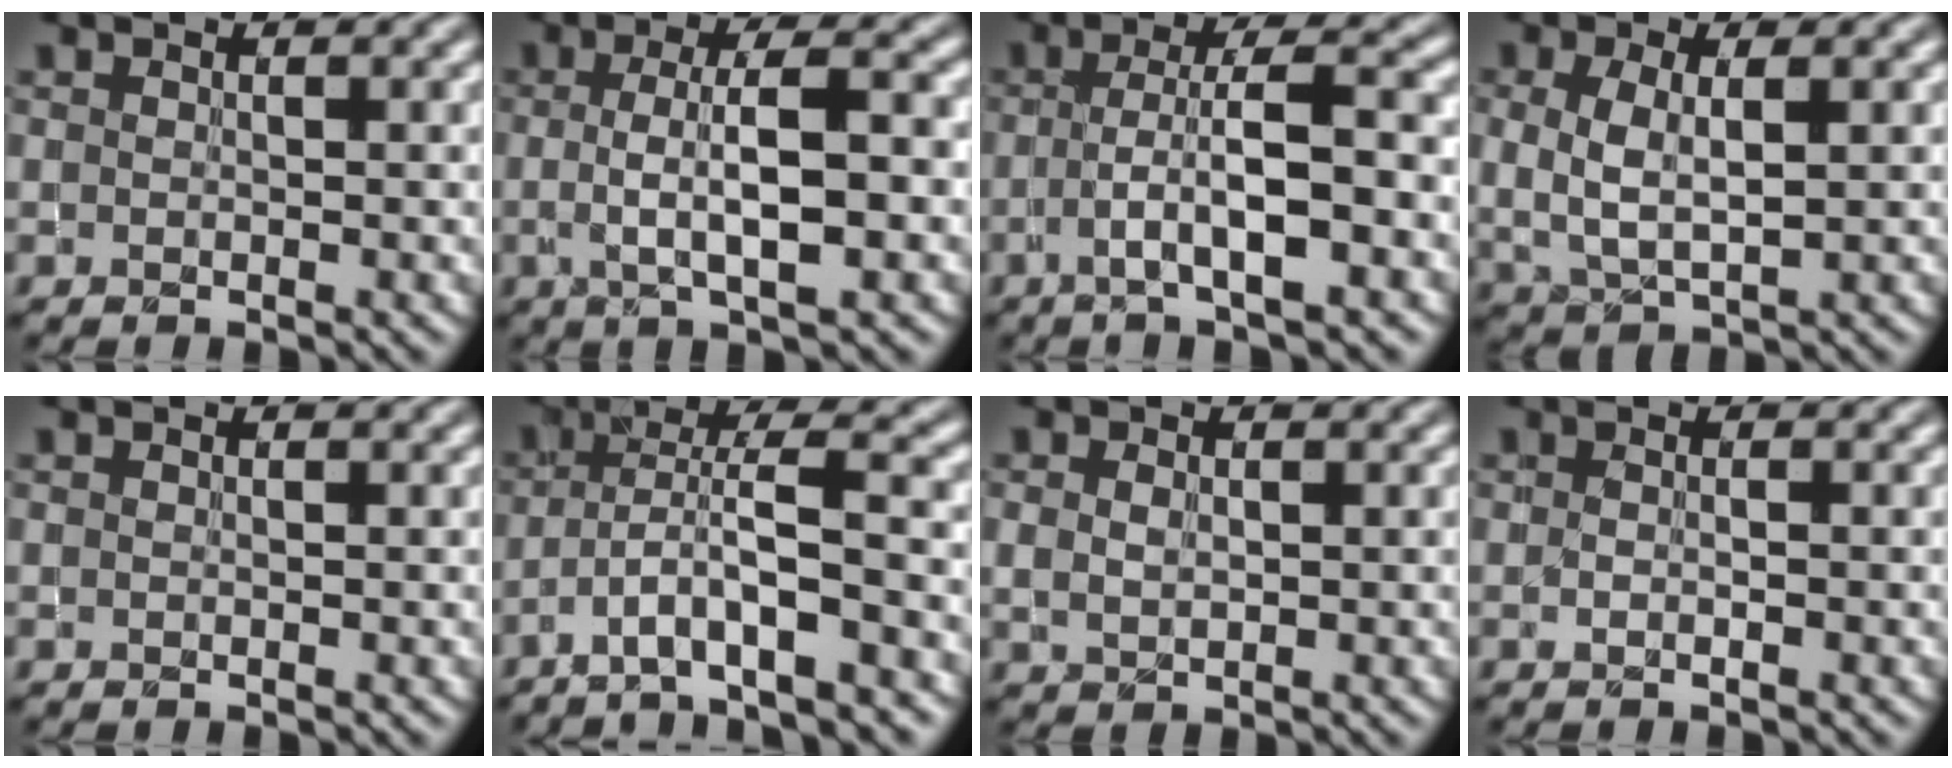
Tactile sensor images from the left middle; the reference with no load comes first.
{"total": 5.9, "force": [-0.2, 1.4, 5.7], "torque": [-0.099, 0.003, -0.004]}
{"total": 6.3, "force": [-1.2, 1.2, 6.0], "torque": [-0.107, 0.010, -0.024]}
{"total": 3.7, "force": [0.4, 1.8, 3.2], "torque": [-0.073, -0.002, 0.011]}
{"total": 0.0}
{"total": 6.5, "force": [-3.4, 0.9, 5.4], "torque": [-0.093, 0.013, -0.065]}
{"total": 1.6, "force": [0.3, 1.1, 1.1], "torque": [-0.025, -0.001, 0.009]}
{"total": 0.5, "force": [-0.2, 0.2, 0.5], "torque": [-0.012, -0.008, -0.004]}